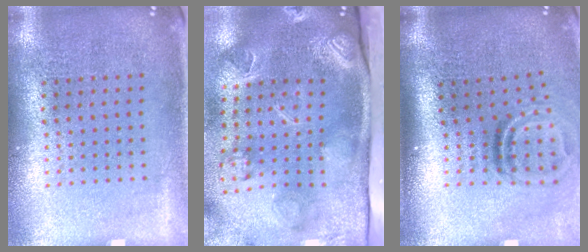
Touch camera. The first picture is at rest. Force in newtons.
{"total": 4.3, "press": 3.1, "slide": 3.0}
{"total": 1.9, "press": 1.1, "slide": 1.6}